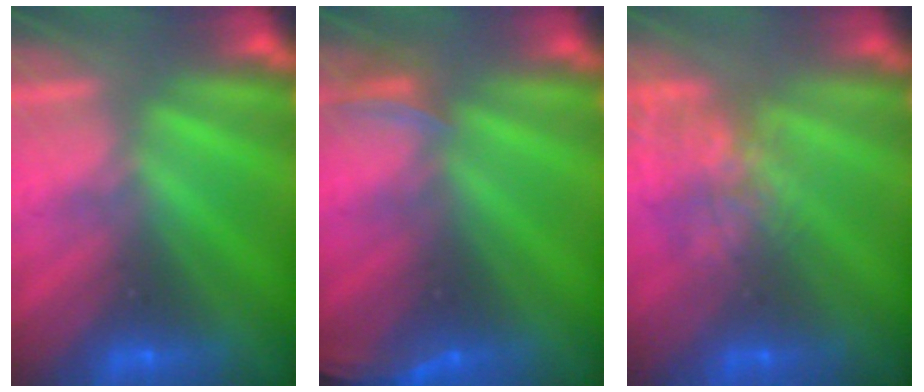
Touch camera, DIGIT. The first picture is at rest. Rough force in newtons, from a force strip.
{"total": 2.5}
{"total": 4.9}